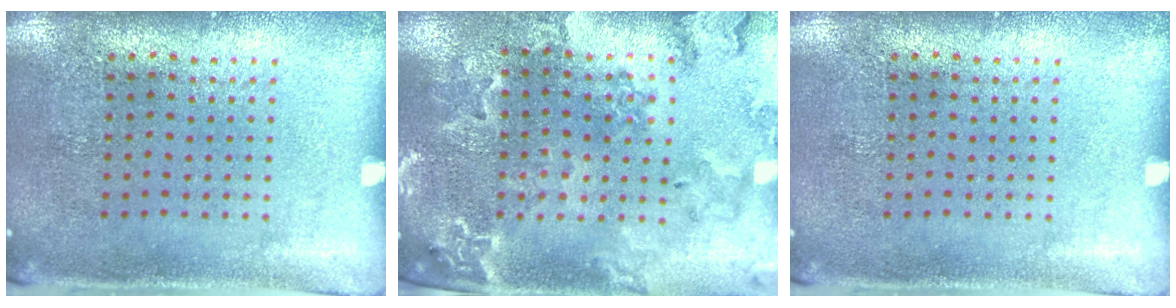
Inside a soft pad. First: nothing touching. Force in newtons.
{"total": 1.9, "press": 1.9, "slide": 0.3}
{"total": 0.0}